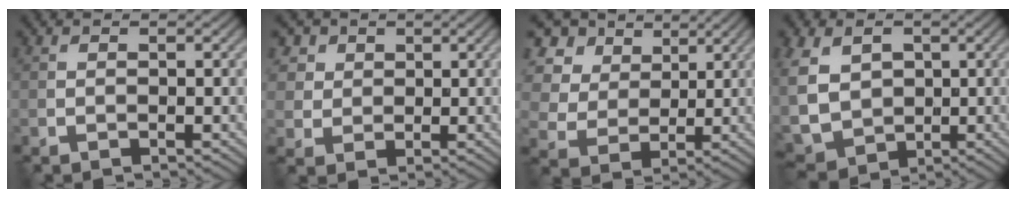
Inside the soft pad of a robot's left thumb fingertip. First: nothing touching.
{"total": 5.5, "force": [2.6, 4.5, 1.9], "torque": [-0.086, -0.003, 0.055]}
{"total": 10.7, "force": [5.3, 7.8, 5.0], "torque": [-0.173, 0.017, 0.116]}
{"total": 9.2, "force": [1.5, 7.2, 5.5], "torque": [-0.175, -0.006, 0.033]}